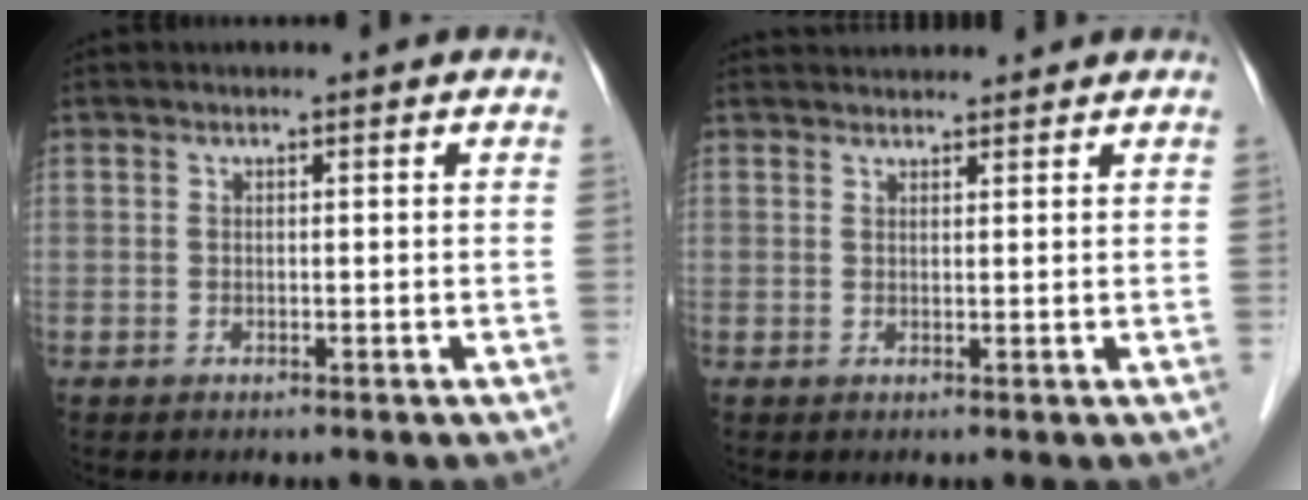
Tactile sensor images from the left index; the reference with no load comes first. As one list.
[{"total": 3.5, "force": [3.4, 0.6, 0.4], "torque": [-0.009, 0.031, 0.054]}]